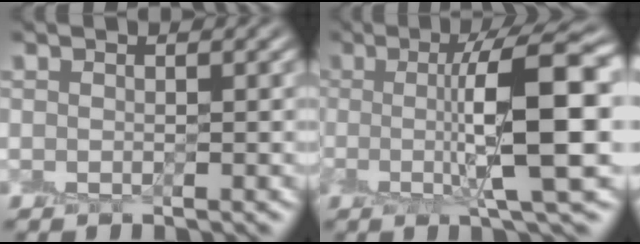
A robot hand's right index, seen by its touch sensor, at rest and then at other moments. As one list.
[{"total": 9.9, "force": [0.7, 2.3, 9.6], "torque": [-0.134, 0.006, 0.014]}]